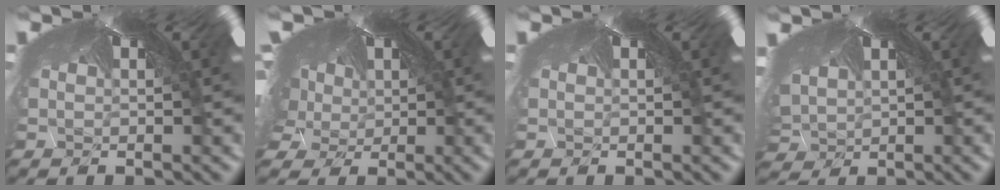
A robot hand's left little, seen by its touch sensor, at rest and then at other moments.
{"total": 5.3, "force": [-4.0, 2.7, 2.3], "torque": [-0.095, -0.050, -0.032]}
{"total": 0.0}
{"total": 3.4, "force": [-3.4, -0.3, -0.7], "torque": [-0.012, -0.050, -0.022]}